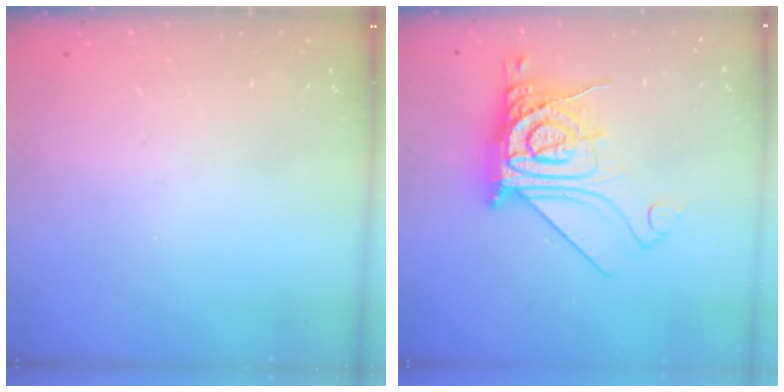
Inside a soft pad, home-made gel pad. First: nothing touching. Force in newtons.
{"total": 20.3, "press": 20.2, "slide": 2.3}